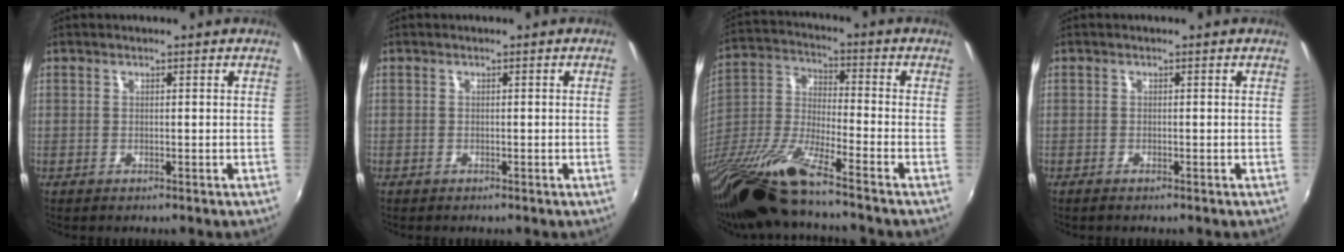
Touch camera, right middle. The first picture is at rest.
{"total": 0.8, "force": [0.2, -0.6, 0.5], "torque": [-0.001, -0.003, 0.004]}
{"total": 16.4, "force": [-13.0, 0.0, 9.9], "torque": [-0.194, -0.040, -0.258]}
{"total": 0.8, "force": [-0.7, 0.1, 0.4], "torque": [-0.009, -0.003, -0.015]}